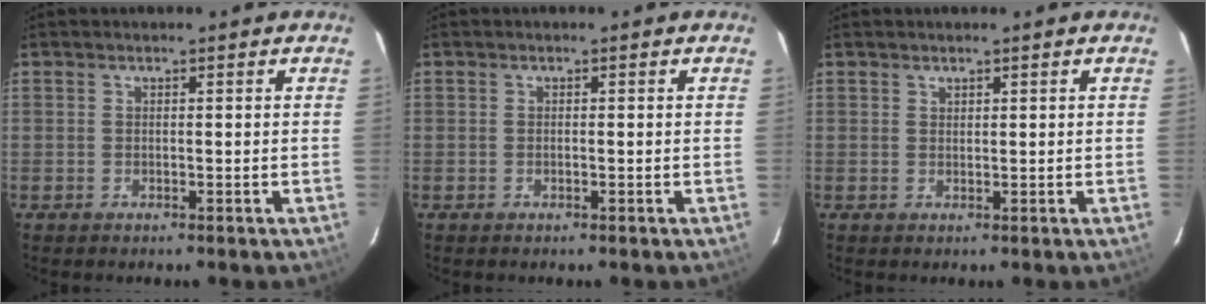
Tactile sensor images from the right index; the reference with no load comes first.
{"total": 0.0}
{"total": 0.7, "force": [0.6, 0.3, 0.0], "torque": [0.000, 0.001, 0.012]}